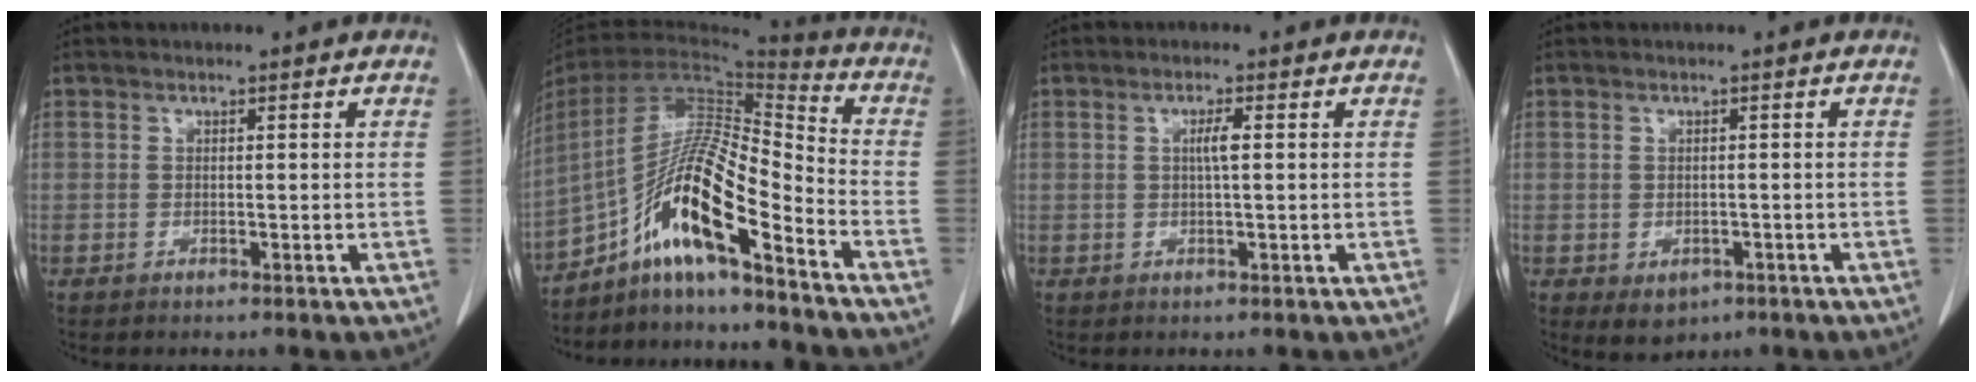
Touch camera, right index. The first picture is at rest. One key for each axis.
{"total": 14.7, "fx": -9.2, "fy": 1.2, "fz": 11.3, "tx": -0.209, "ty": 0.012, "tz": -0.167}
{"total": 2.2, "fx": 0.4, "fy": 0.1, "fz": 2.1, "tx": -0.039, "ty": 0.002, "tz": 0.008}
{"total": 3.1, "fx": -1.1, "fy": 2.4, "fz": 1.5, "tx": -0.017, "ty": -0.001, "tz": 0.000}